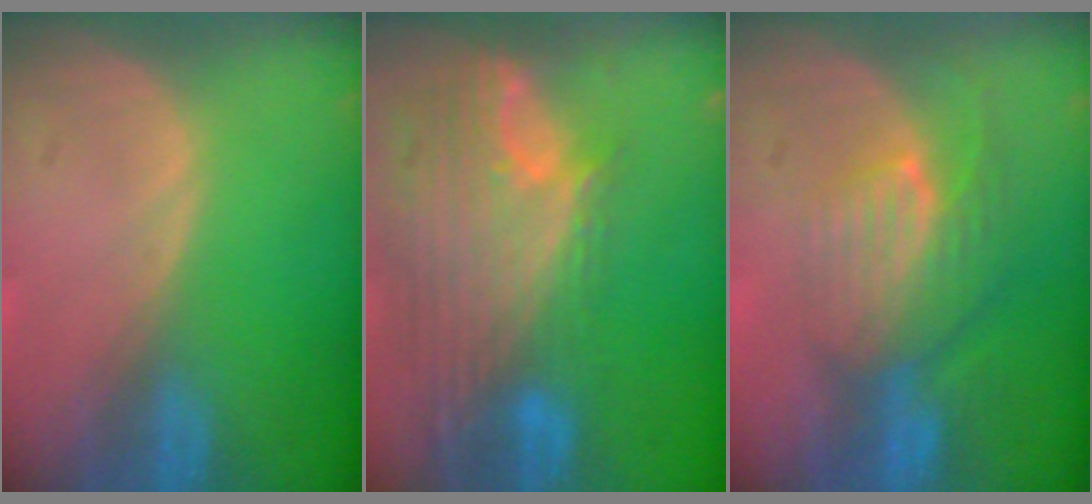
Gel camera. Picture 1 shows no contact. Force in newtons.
{"total": 12.0, "press": 10.1, "slide": 6.4}
{"total": 8.1, "press": 7.2, "slide": 3.6}